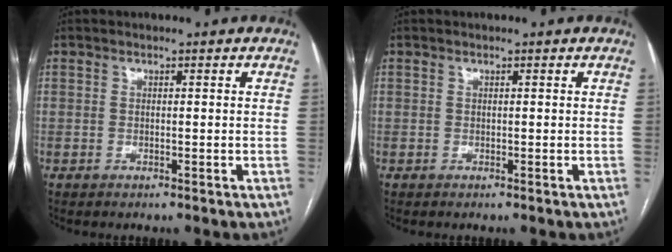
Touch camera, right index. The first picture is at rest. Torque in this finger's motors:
{"motor_torque": [-0.01, -0.04, -0.04, 0.00]}